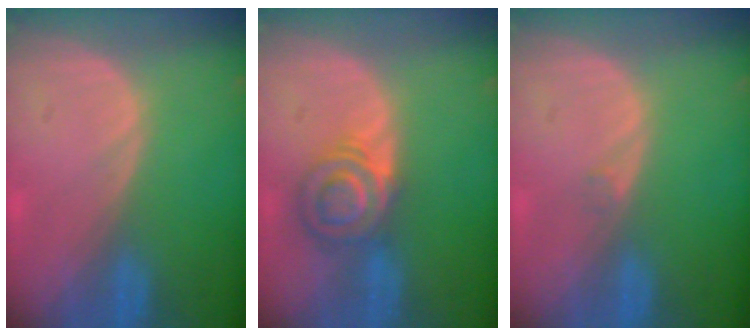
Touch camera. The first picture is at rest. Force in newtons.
{"total": 5.9, "press": 5.8, "slide": 0.8}
{"total": 0.5, "press": 0.5, "slide": 0.1}